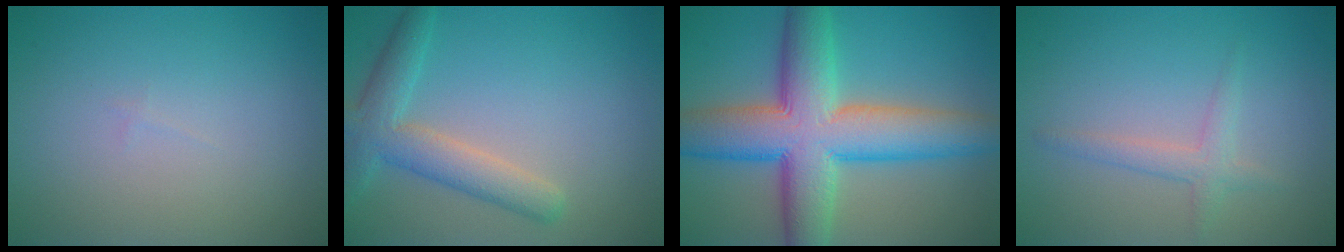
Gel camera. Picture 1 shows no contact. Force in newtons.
{"total": 4.5, "press": 4.5, "slide": 0.3}
{"total": 11.5, "press": 11.5, "slide": 0.1}
{"total": 1.2, "press": 1.2, "slide": 0.1}